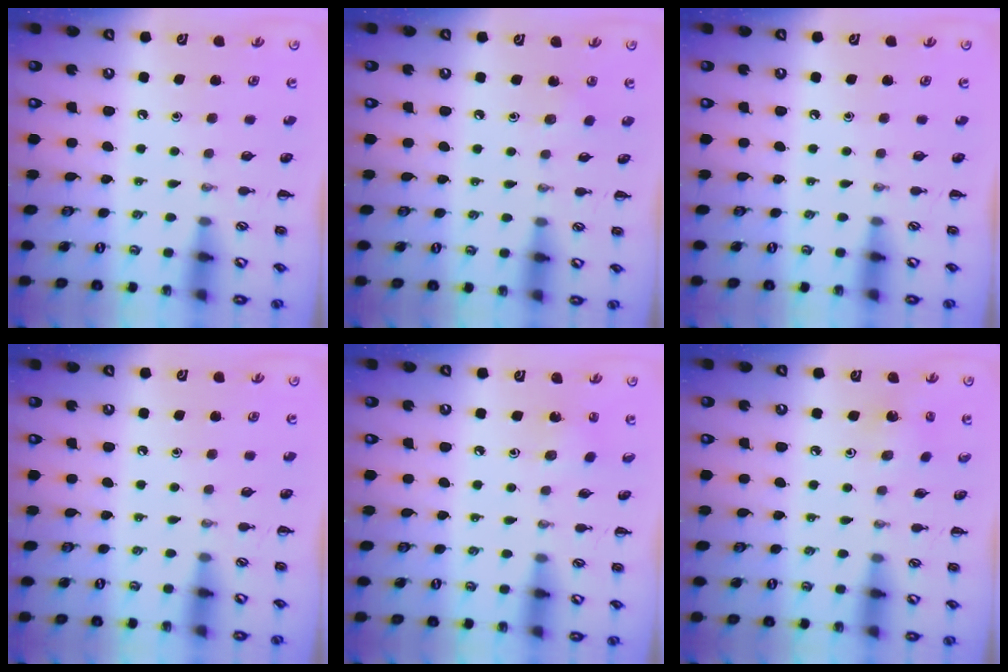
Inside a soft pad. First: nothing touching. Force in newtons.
{"total": 3.2, "press": 3.0, "slide": 1.0}
{"total": 0.0}
{"total": 0.0}
{"total": 1.6, "press": 1.4, "slide": 0.7}
{"total": 2.1, "press": 2.0, "slide": 0.7}